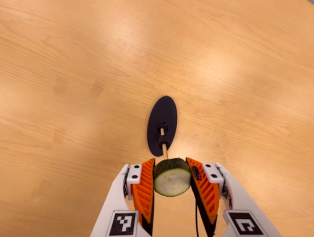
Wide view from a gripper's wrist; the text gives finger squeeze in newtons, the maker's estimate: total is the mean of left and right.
{"total": 11.6, "left": 11.3, "right": 11.9}